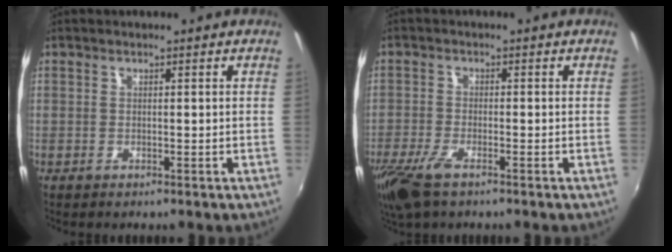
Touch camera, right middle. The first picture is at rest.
{"total": 7.0, "force": [-4.6, 2.2, 4.8], "torque": [-0.122, -0.022, -0.091]}